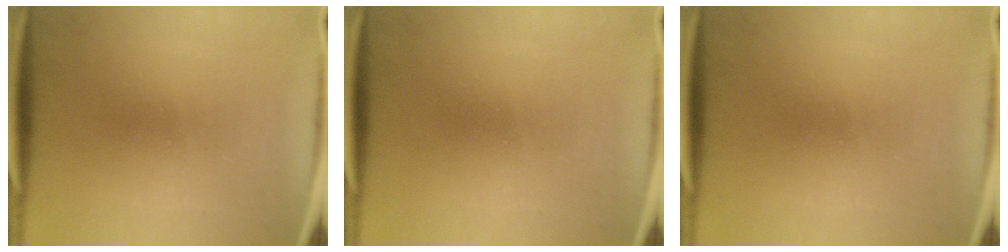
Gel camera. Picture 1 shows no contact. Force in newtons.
{"total": 0.0}
{"total": 0.0}